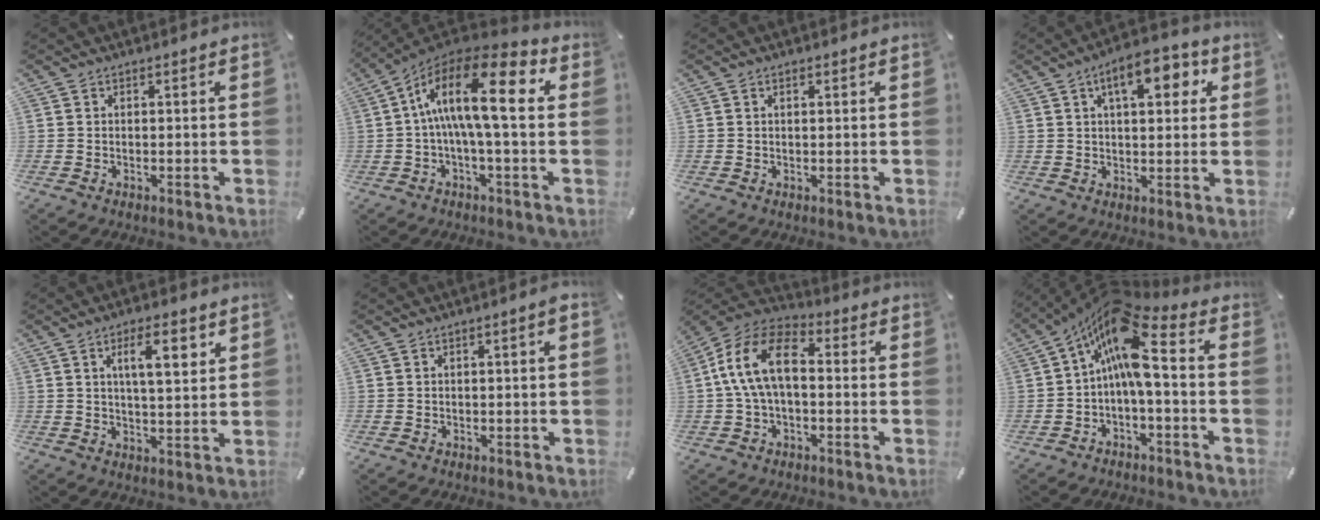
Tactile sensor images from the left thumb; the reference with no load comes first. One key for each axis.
{"total": 17.6, "fx": 2.9, "fy": 5.4, "fz": 16.5, "tx": -0.316, "ty": -0.016, "tz": 0.038}
{"total": 1.4, "fx": 0.5, "fy": 0.8, "fz": 1.0, "tx": -0.022, "ty": 0.005, "tz": 0.007}
{"total": 10.2, "fx": 4.2, "fy": 4.7, "fz": 8.1, "tx": -0.114, "ty": -0.004, "tz": 0.063}
{"total": 9.4, "fx": 4.0, "fy": 2.9, "fz": 8.0, "tx": -0.123, "ty": -0.009, "tz": 0.060}
{"total": 1.7, "fx": 0.0, "fy": 0.2, "fz": 1.7, "tx": -0.028, "ty": -0.001, "tz": 0.000}
{"total": 14.1, "fx": 0.2, "fy": 8.4, "fz": 11.3, "tx": -0.245, "ty": 0.013, "tz": -0.001}
{"total": 15.3, "fx": 3.2, "fy": 6.1, "fz": 13.6, "tx": -0.250, "ty": -0.020, "tz": 0.047}